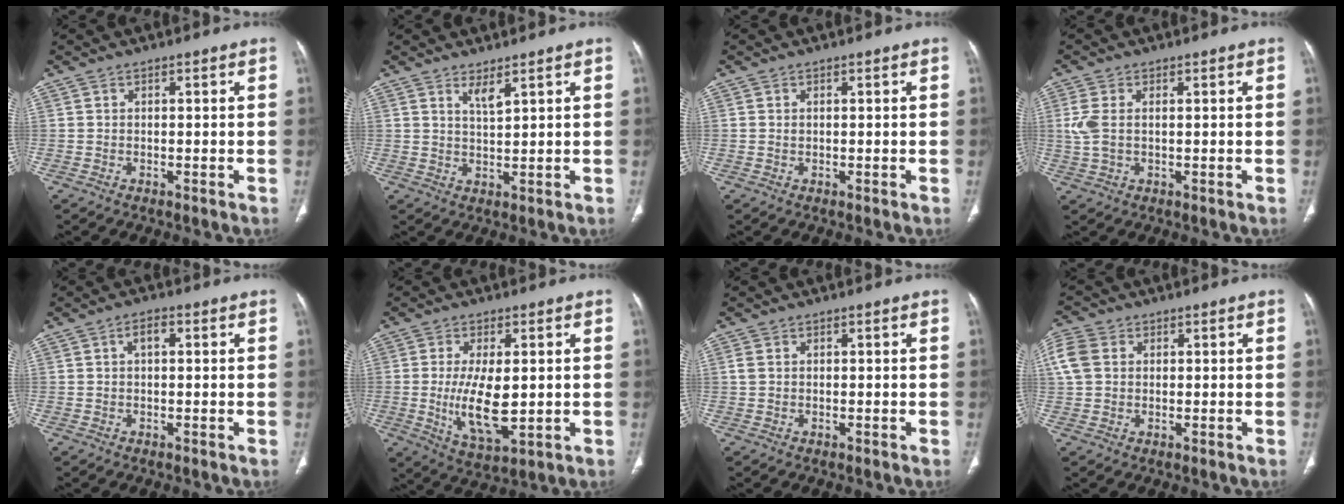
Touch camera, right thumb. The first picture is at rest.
{"total": 2.7, "force": [1.9, 0.5, 1.8], "torque": [-0.029, -0.020, 0.040]}
{"total": 0.5, "force": [0.1, 0.4, 0.3], "torque": [-0.006, 0.001, 0.003]}
{"total": 4.6, "force": [0.5, 2.7, 3.7], "torque": [-0.107, 0.005, 0.013]}
{"total": 2.3, "force": [0.5, 1.2, 1.9], "torque": [-0.030, 0.010, 0.006]}
{"total": 11.2, "force": [-0.4, 4.9, 10.0], "torque": [-0.176, -0.022, 0.005]}
{"total": 1.4, "force": [0.2, 1.1, 0.8], "torque": [-0.021, 0.003, 0.004]}
{"total": 7.0, "force": [1.6, 5.5, 4.1], "torque": [-0.095, 0.016, 0.028]}